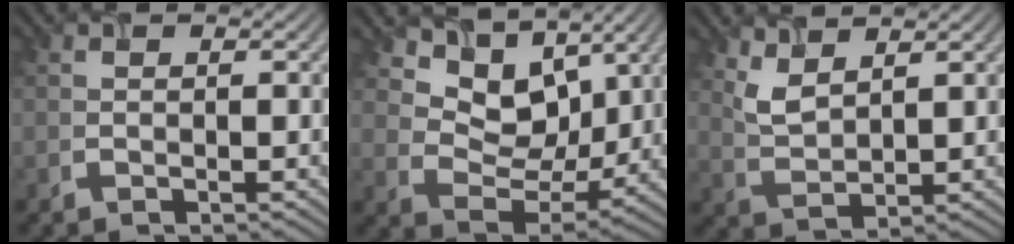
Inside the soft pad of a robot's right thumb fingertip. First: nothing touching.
{"total": 9.8, "force": [5.6, 6.1, 5.2], "torque": [-0.110, -0.012, 0.104]}
{"total": 3.9, "force": [2.8, 1.4, 2.4], "torque": [-0.070, -0.005, 0.065]}